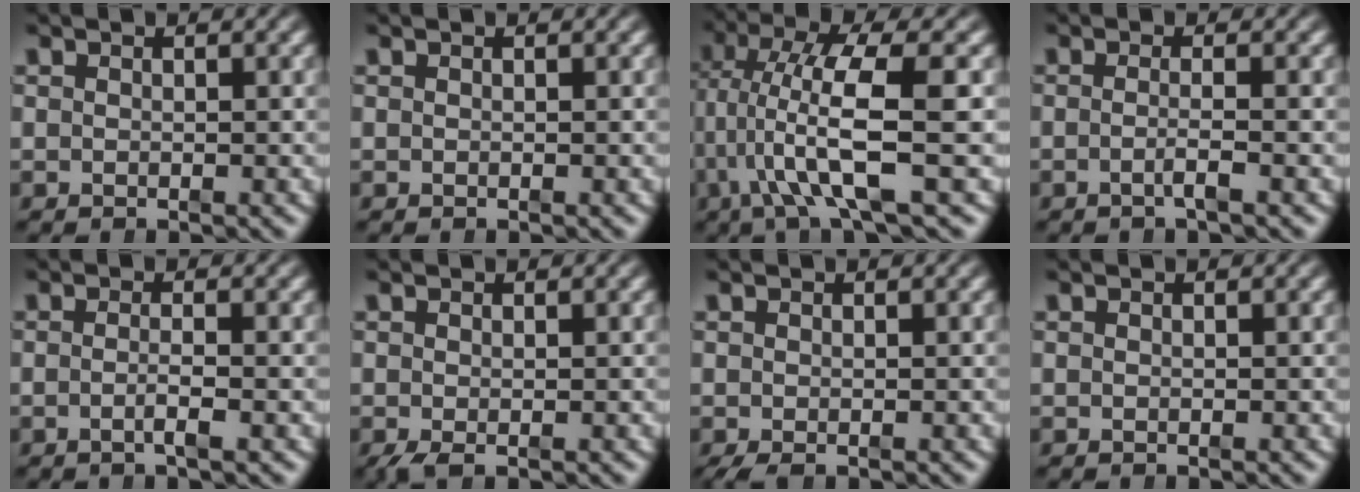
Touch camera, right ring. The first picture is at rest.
{"total": 0.0}
{"total": 7.0, "force": [-0.2, 2.0, 6.7], "torque": [-0.134, -0.024, 0.010]}
{"total": 1.6, "force": [-1.0, -0.3, 1.2], "torque": [-0.030, -0.009, -0.018]}
{"total": 1.7, "force": [-1.0, -0.1, 1.4], "torque": [-0.031, -0.007, -0.018]}
{"total": 0.9, "force": [-0.7, 0.1, 0.6], "torque": [-0.012, -0.010, -0.005]}
{"total": 1.3, "force": [-1.1, 0.5, 0.6], "torque": [-0.012, -0.010, -0.010]}
{"total": 0.0}